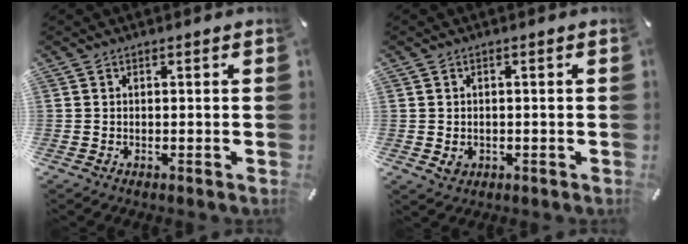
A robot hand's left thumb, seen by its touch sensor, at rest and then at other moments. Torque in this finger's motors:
{"motor_torque": [-0.01, 0.04, -0.03, -0.03, 0.01]}